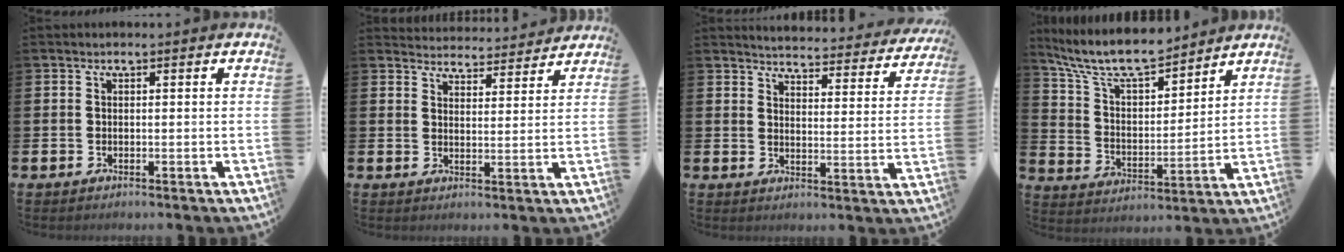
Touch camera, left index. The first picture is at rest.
{"total": 4.2, "force": [4.2, 0.6, -0.3], "torque": [-0.004, -0.034, 0.072]}
{"total": 4.3, "force": [4.2, 0.4, 0.4], "torque": [-0.019, -0.041, 0.069]}
{"total": 9.6, "force": [8.7, 2.1, 3.5], "torque": [-0.106, -0.049, 0.157]}